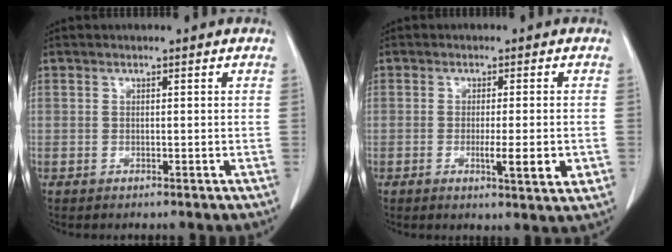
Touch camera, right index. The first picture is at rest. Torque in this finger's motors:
{"motor_torque": [0.93, -0.28, 0.42, 0.10]}